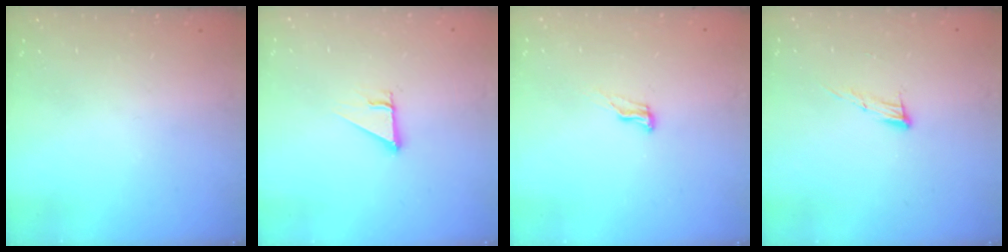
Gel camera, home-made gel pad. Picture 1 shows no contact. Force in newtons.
{"total": 2.5, "press": 2.5, "slide": 0.1}
{"total": 5.5, "press": 5.4, "slide": 0.5}
{"total": 8.1, "press": 7.9, "slide": 1.6}